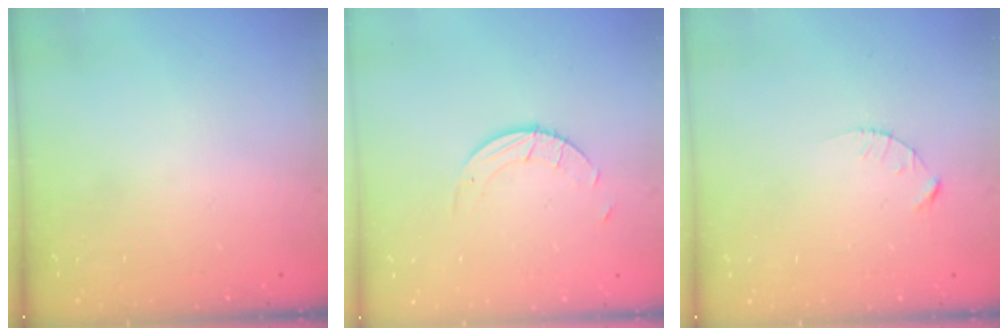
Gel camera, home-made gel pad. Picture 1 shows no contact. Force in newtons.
{"total": 2.7, "press": 2.7, "slide": 0.3}
{"total": 2.1, "press": 2.1, "slide": 0.3}